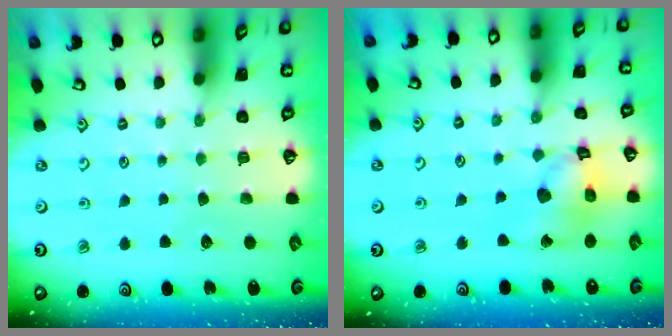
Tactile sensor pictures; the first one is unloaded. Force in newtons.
{"total": 13.3, "press": 13.2, "slide": 1.7}